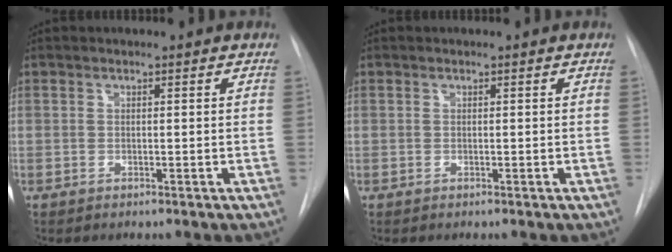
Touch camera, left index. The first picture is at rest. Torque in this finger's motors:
{"motor_torque": [0.00, 0.00, 0.00, 0.00]}